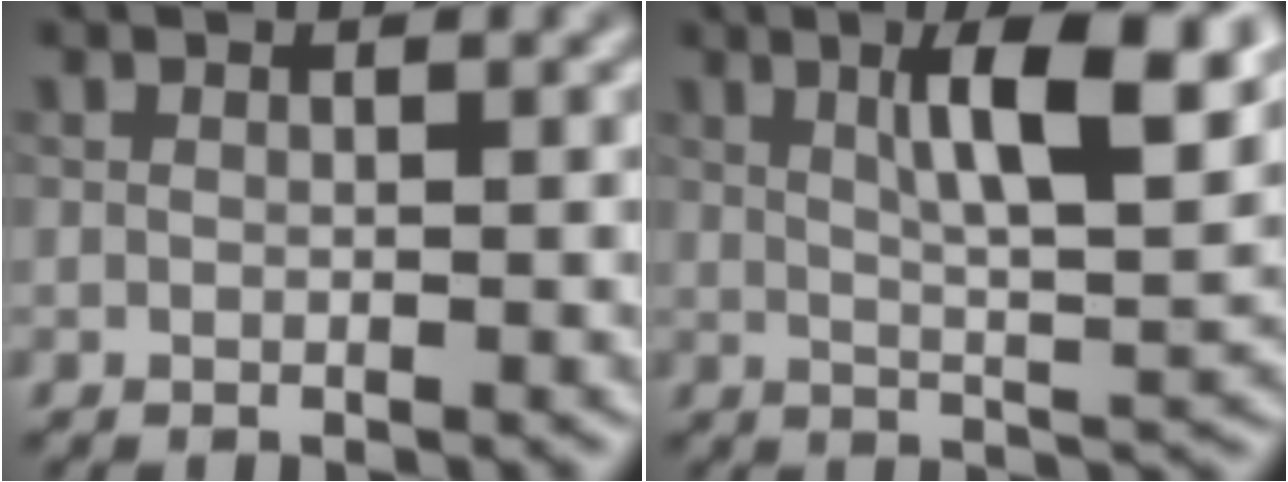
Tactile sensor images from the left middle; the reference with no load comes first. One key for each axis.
{"total": 8.9, "fx": 3.5, "fy": 2.0, "fz": 7.9, "tx": -0.116, "ty": 0.006, "tz": 0.056}